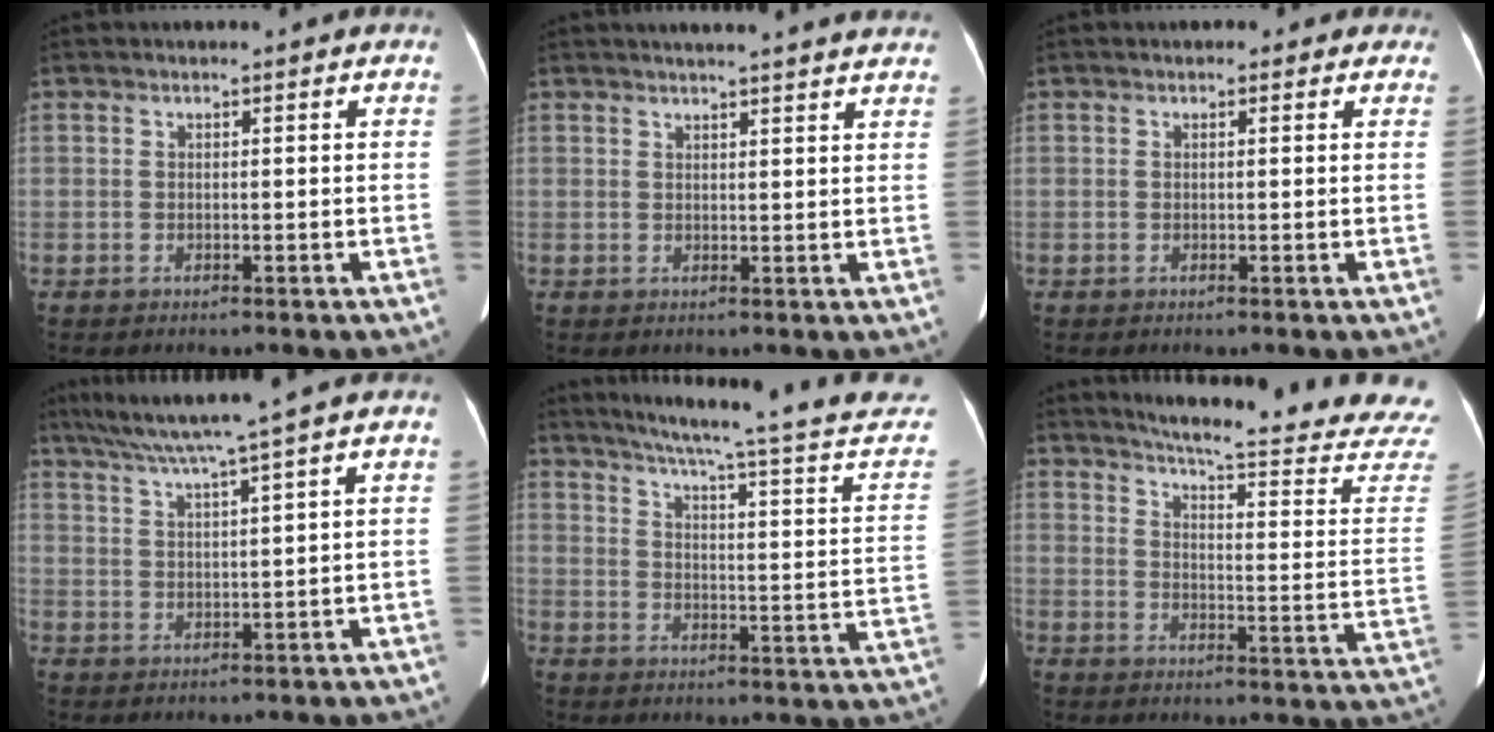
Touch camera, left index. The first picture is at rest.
{"total": 13.8, "force": [12.7, 0.9, 5.4], "torque": [-0.069, 0.016, 0.142]}
{"total": 1.1, "force": [0.5, 0.8, 0.4], "torque": [-0.004, 0.003, -0.001]}
{"total": 8.2, "force": [6.2, -2.0, 5.0], "torque": [-0.082, 0.016, 0.103]}
{"total": 25.1, "force": [22.3, -0.6, 11.5], "torque": [-0.169, -0.068, 0.272]}
{"total": 23.1, "force": [21.7, -0.5, 8.0], "torque": [-0.118, -0.125, 0.254]}